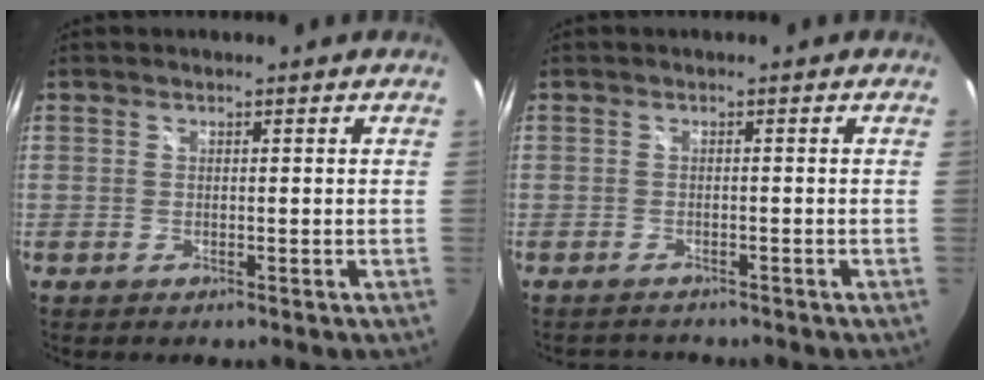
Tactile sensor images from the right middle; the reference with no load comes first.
{"total": 3.2, "force": [-3.0, 1.1, 0.4], "torque": [-0.013, -0.001, -0.045]}